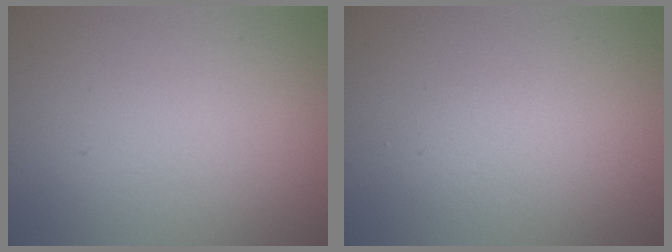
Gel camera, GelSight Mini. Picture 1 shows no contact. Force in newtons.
{"total": 1.4, "press": 1.4, "slide": 0.0}